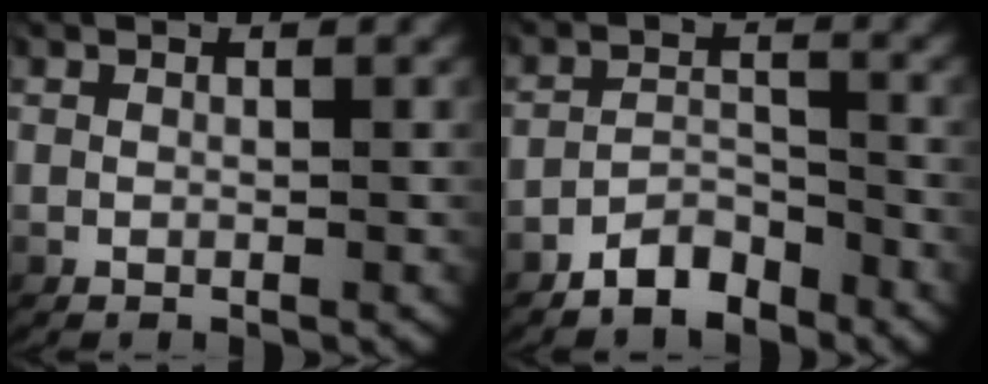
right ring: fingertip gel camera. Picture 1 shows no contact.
{"total": 3.7, "force": [-3.3, 1.4, 1.0], "torque": [-0.010, -0.001, -0.062]}